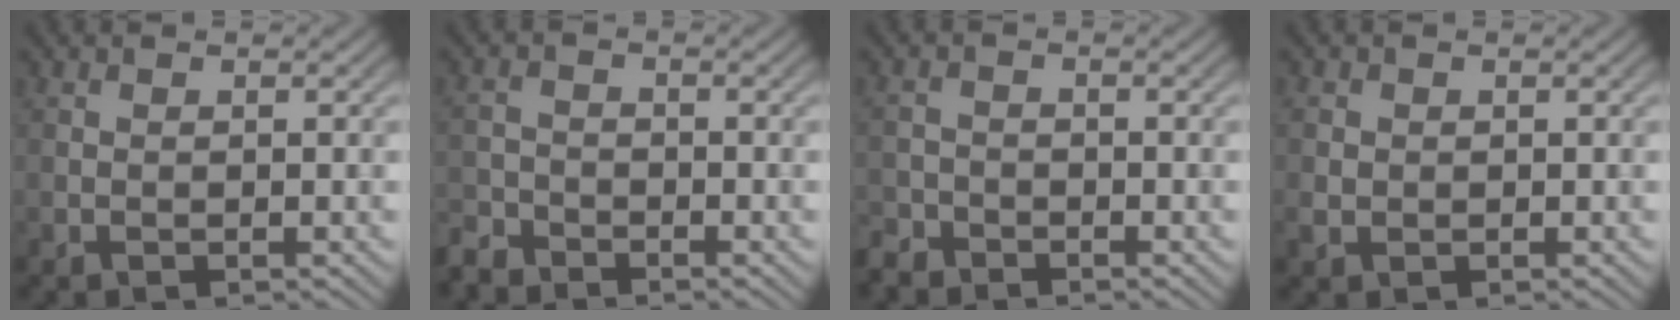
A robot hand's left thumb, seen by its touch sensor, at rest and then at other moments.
{"total": 2.9, "force": [-2.7, 0.9, 0.5], "torque": [-0.012, -0.005, -0.067]}
{"total": 2.4, "force": [-2.2, 1.0, 0.3], "torque": [-0.007, -0.002, -0.054]}
{"total": 1.7, "force": [-0.1, 1.5, 0.6], "torque": [-0.018, -0.003, -0.004]}